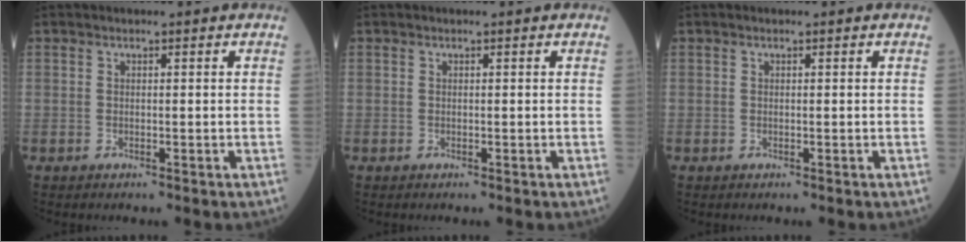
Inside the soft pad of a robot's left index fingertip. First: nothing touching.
{"total": 0.0}
{"total": 0.0}